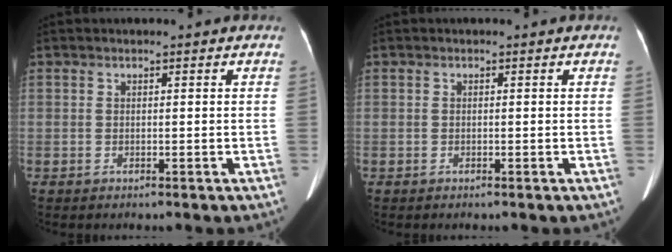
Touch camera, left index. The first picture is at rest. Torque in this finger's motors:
{"motor_torque": [-0.12, -0.06, -0.05, 0.01]}